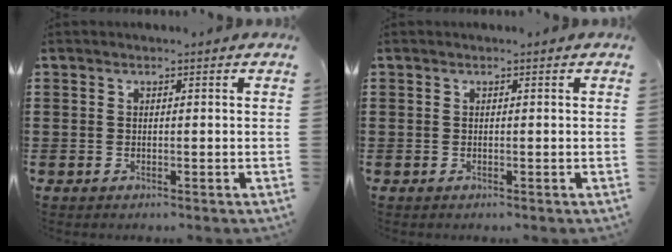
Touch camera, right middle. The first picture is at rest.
{"total": 0.0}